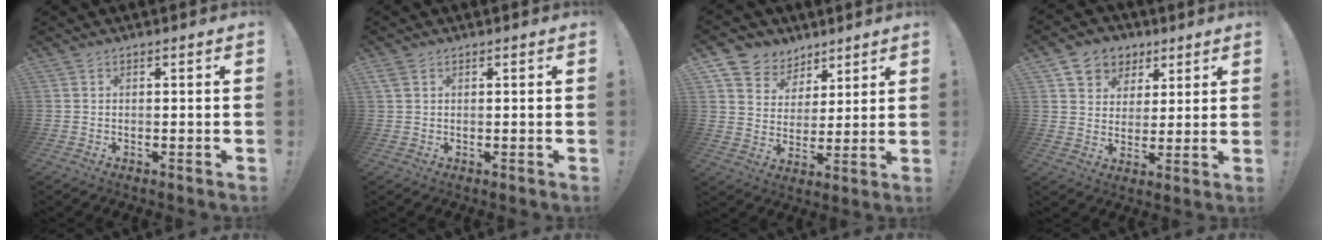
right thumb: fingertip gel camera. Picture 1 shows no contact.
{"total": 2.0, "force": [1.0, 1.3, 1.2], "torque": [-0.025, 0.003, 0.021]}
{"total": 8.2, "force": [4.9, 6.5, 0.8], "torque": [-0.012, -0.041, 0.100]}
{"total": 9.2, "force": [4.8, 7.5, 2.2], "torque": [-0.032, -0.027, 0.098]}